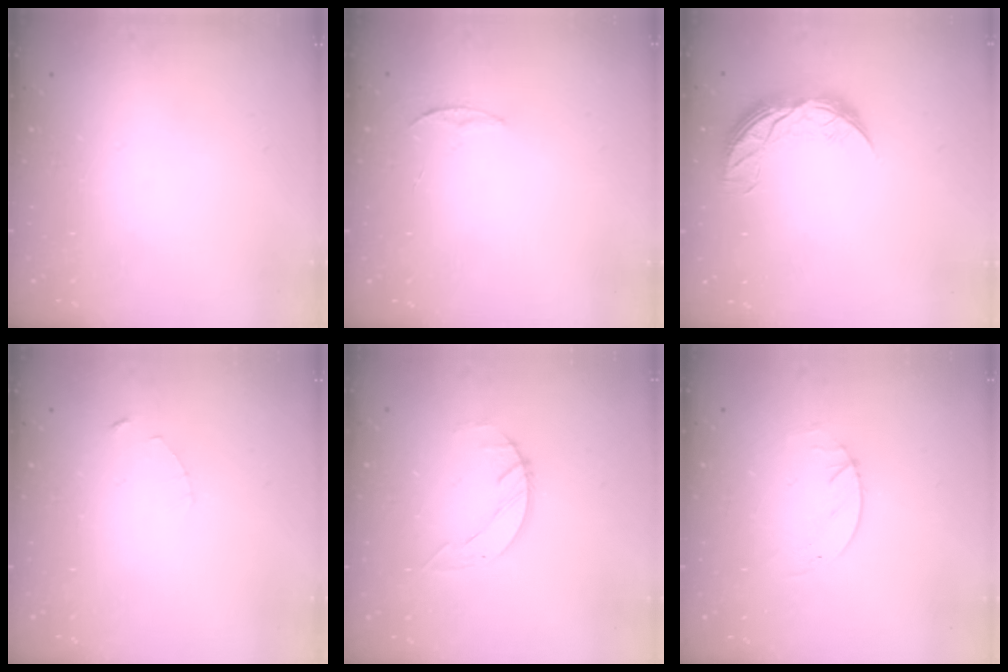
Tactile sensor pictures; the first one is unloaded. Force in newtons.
{"total": 3.4, "press": 3.4, "slide": 0.4}
{"total": 9.7, "press": 9.7, "slide": 0.5}
{"total": 1.0, "press": 1.0, "slide": 0.2}
{"total": 3.3, "press": 3.2, "slide": 0.4}
{"total": 1.7, "press": 1.7, "slide": 0.2}